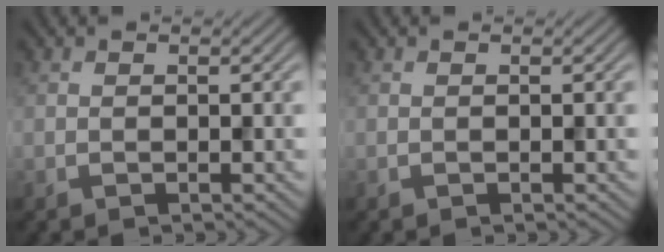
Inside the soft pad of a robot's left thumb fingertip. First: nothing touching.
{"total": 0.0}